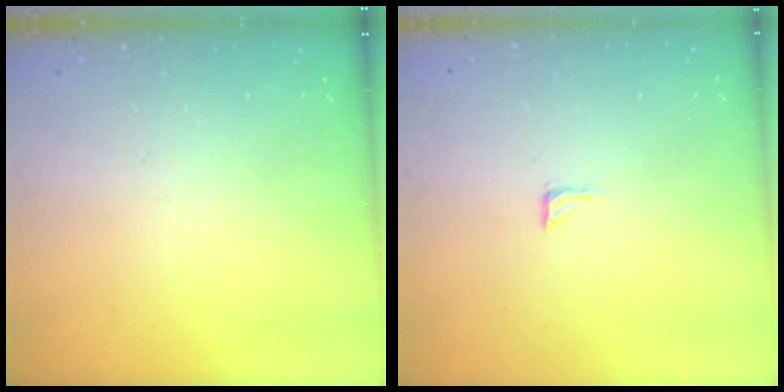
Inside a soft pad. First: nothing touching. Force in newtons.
{"total": 3.6, "press": 3.6, "slide": 0.4}